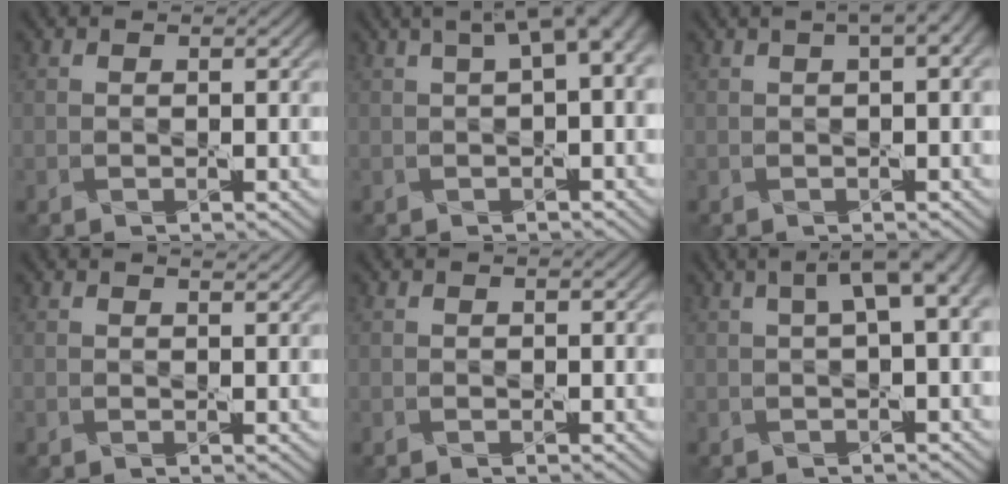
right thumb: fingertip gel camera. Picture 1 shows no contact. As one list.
[{"total": 5.4, "force": [1.7, 1.5, 4.9], "torque": [-0.067, 0.018, 0.029]}, {"total": 3.9, "force": [1.4, 1.2, 3.4], "torque": [-0.048, 0.014, 0.014]}, {"total": 0.8, "force": [0.8, -0.1, 0.0], "torque": [-0.004, -0.002, 0.008]}, {"total": 0.0}, {"total": 4.7, "force": [1.2, 1.3, 4.4], "torque": [-0.061, 0.019, 0.017]}]